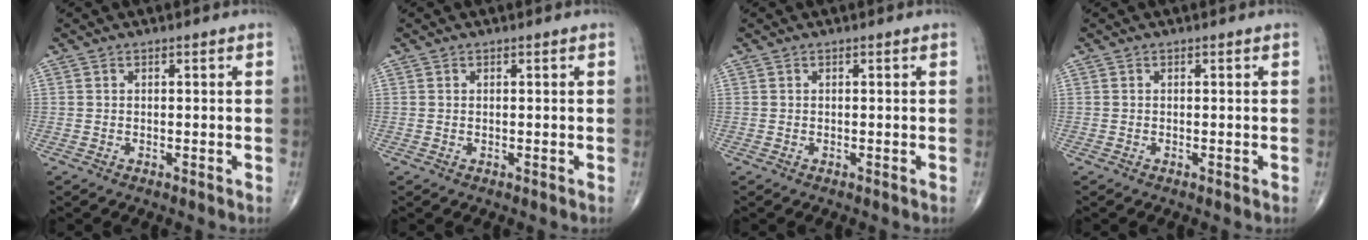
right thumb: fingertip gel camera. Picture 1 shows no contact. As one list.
[{"total": 0.0}, {"total": 0.0}, {"total": 0.0}]